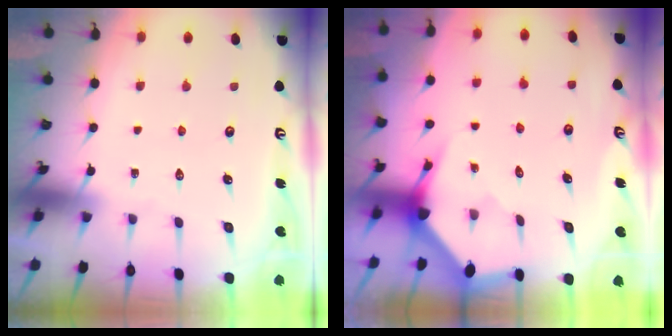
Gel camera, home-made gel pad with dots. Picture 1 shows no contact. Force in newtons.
{"total": 3.4, "press": 3.4, "slide": 0.3}